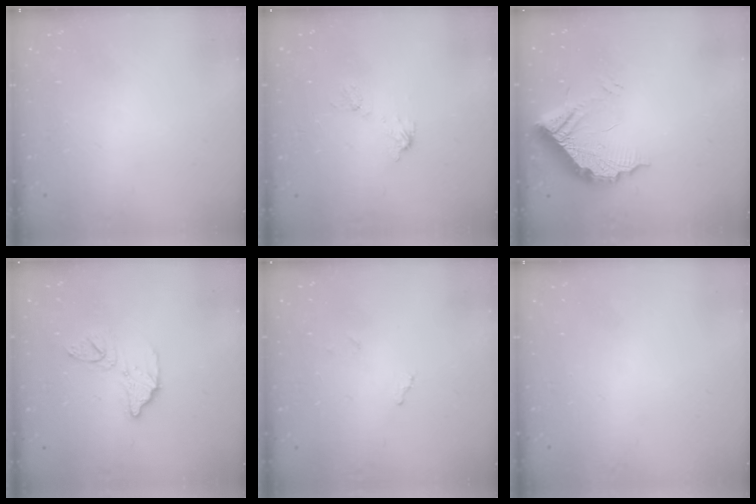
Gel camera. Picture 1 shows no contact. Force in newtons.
{"total": 5.7, "press": 5.7, "slide": 0.4}
{"total": 13.0, "press": 12.9, "slide": 1.1}
{"total": 10.7, "press": 10.6, "slide": 0.7}
{"total": 6.4, "press": 6.4, "slide": 0.4}
{"total": 0.0}